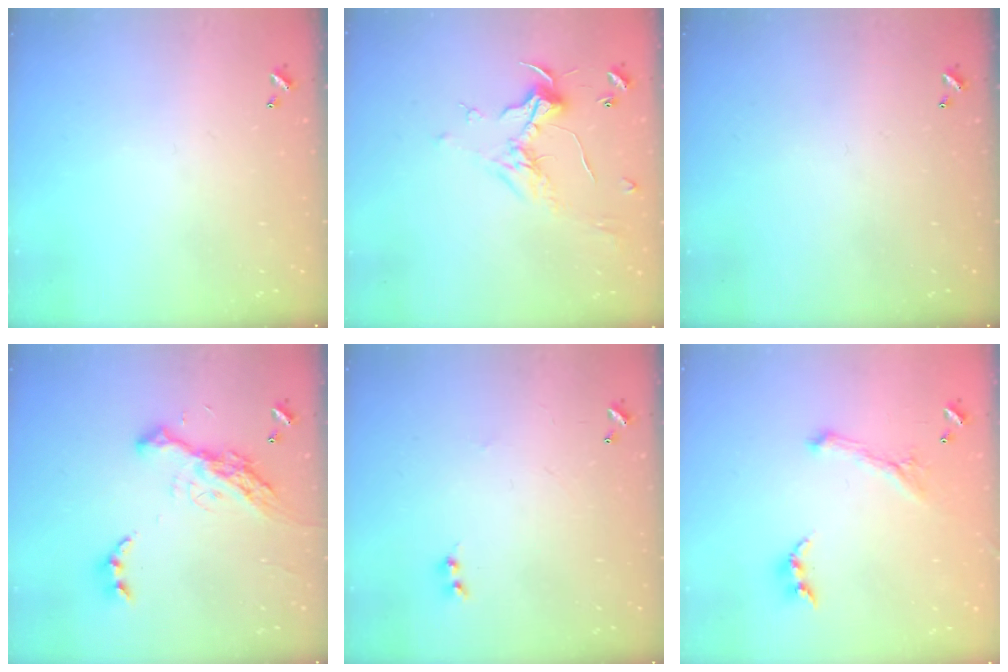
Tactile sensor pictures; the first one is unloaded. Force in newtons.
{"total": 0.7, "press": 0.2, "slide": 0.7}
{"total": 0.0}
{"total": 16.9, "press": 16.8, "slide": 1.9}
{"total": 1.5, "press": 1.4, "slide": 0.3}
{"total": 0.7, "press": 0.6, "slide": 0.3}